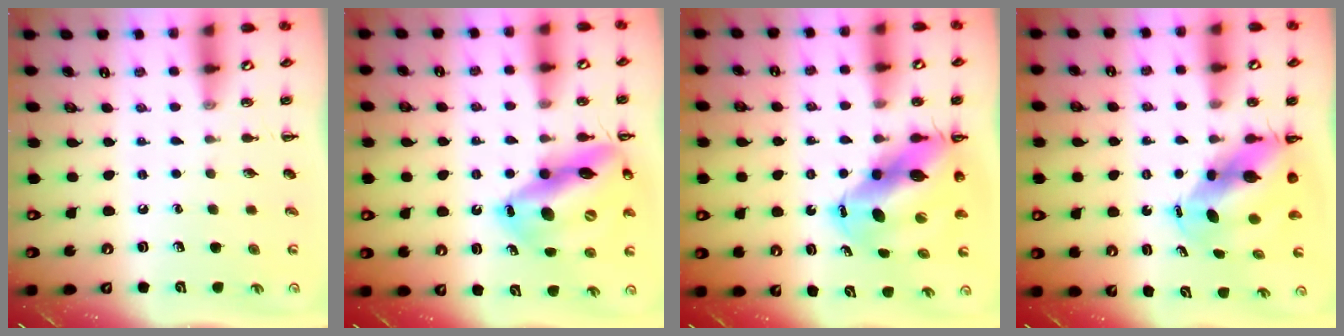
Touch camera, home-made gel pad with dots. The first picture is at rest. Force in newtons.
{"total": 20.1, "press": 19.6, "slide": 4.5}
{"total": 13.2, "press": 12.6, "slide": 3.7}
{"total": 8.4, "press": 8.1, "slide": 2.3}